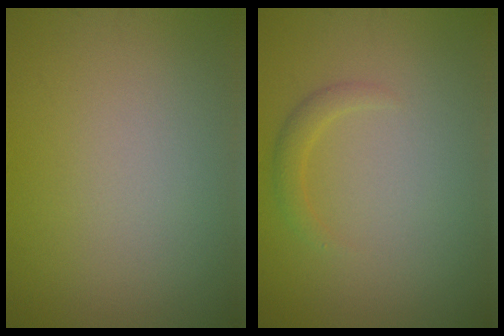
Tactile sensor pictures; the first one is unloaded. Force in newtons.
{"total": 1.3, "press": 1.3, "slide": 0.2}